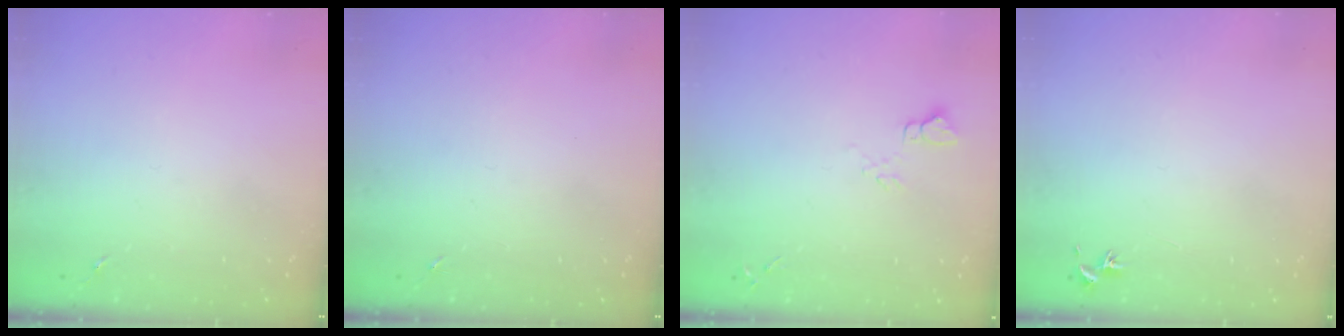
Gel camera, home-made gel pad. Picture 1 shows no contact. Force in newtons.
{"total": 0.0}
{"total": 4.6, "press": 4.6, "slide": 0.5}
{"total": 0.8, "press": 0.7, "slide": 0.3}